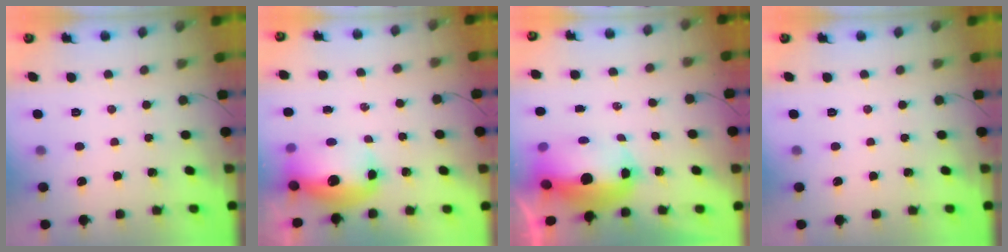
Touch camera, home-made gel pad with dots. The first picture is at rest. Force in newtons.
{"total": 13.5, "press": 13.2, "slide": 3.1}
{"total": 18.8, "press": 15.3, "slide": 10.8}
{"total": 0.0}